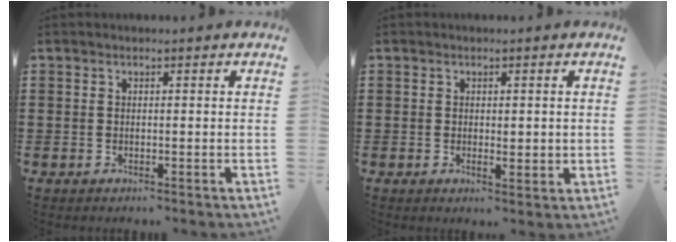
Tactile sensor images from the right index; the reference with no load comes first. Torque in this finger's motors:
{"motor_torque": [-0.31, 0.36, 0.09, -0.01]}